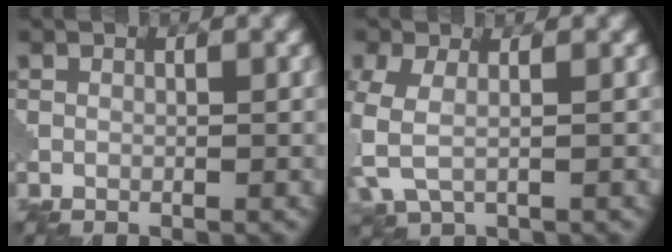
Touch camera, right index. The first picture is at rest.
{"total": 3.9, "force": [-0.5, 2.2, 3.2], "torque": [-0.092, -0.001, -0.016]}